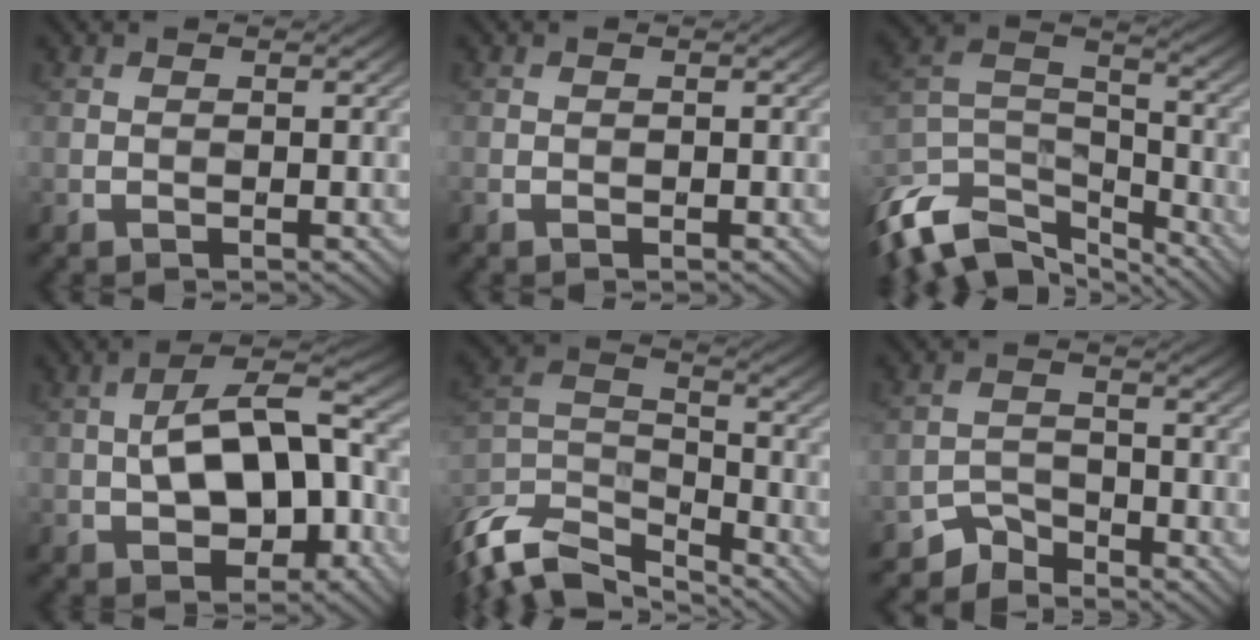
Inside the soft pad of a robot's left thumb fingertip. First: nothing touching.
{"total": 0.6, "force": [-0.5, 0.3, 0.3], "torque": [-0.009, -0.002, -0.008]}
{"total": 15.2, "force": [-11.5, 6.6, 7.4], "torque": [-0.207, -0.011, -0.196]}
{"total": 11.5, "force": [-1.3, 6.1, 9.7], "torque": [-0.163, 0.012, -0.023]}
{"total": 12.9, "force": [-10.3, 4.8, 6.2], "torque": [-0.163, -0.018, -0.186]}
{"total": 3.3, "force": [-3.0, 1.2, 0.5], "torque": [-0.004, 0.006, -0.067]}